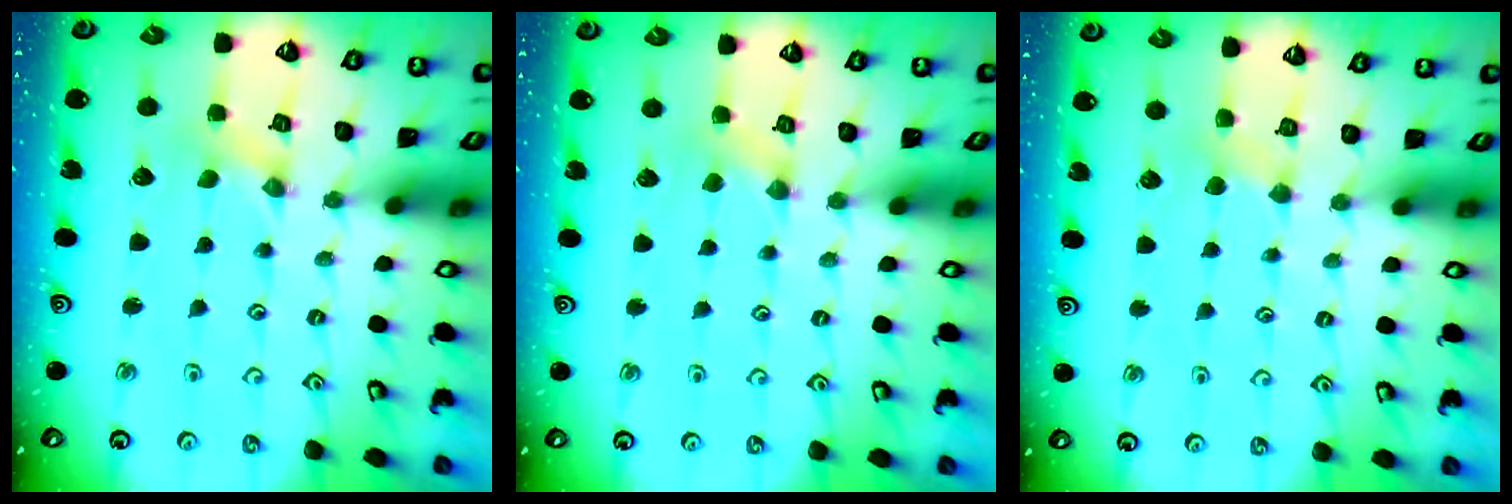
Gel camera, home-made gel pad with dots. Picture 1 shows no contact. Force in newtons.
{"total": 2.0, "press": 2.0, "slide": 0.5}
{"total": 2.8, "press": 2.8, "slide": 0.5}